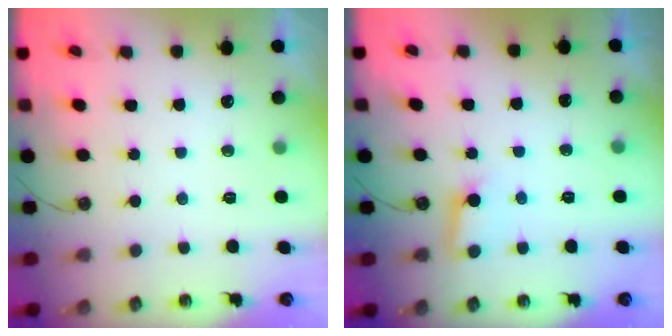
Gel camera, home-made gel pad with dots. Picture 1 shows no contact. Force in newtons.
{"total": 6.8, "press": 6.8, "slide": 0.5}